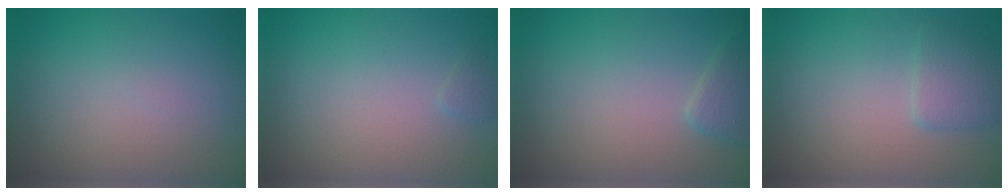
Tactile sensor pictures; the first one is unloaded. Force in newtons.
{"total": 0.5, "press": 0.5, "slide": 0.0}
{"total": 1.8, "press": 1.8, "slide": 0.1}
{"total": 2.0, "press": 2.0, "slide": 0.1}